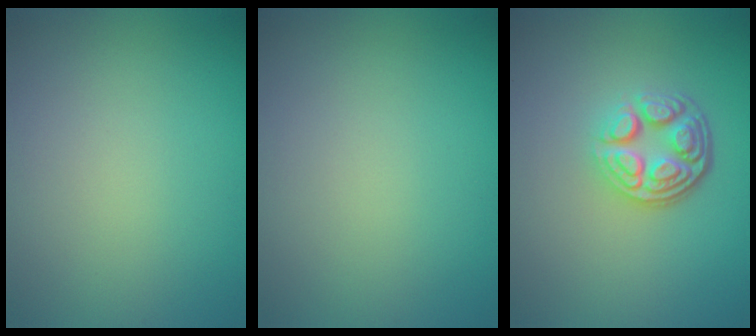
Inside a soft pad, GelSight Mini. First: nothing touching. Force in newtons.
{"total": 0.0}
{"total": 4.8, "press": 3.5, "slide": 3.3}